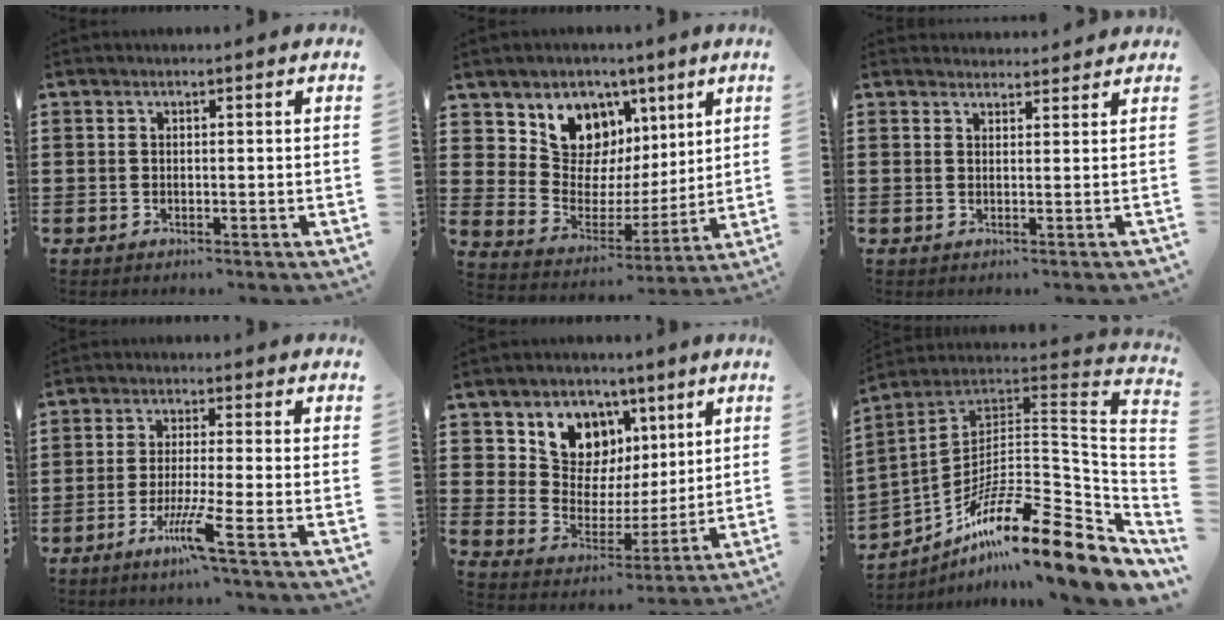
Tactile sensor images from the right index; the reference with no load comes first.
{"total": 9.2, "force": [5.8, 6.8, 2.2], "torque": [-0.084, -0.046, 0.110]}
{"total": 1.5, "force": [1.5, 0.0, -0.4], "torque": [0.003, 0.002, 0.030]}
{"total": 6.4, "force": [-3.4, -0.2, 5.4], "torque": [-0.107, -0.015, -0.063]}
{"total": 8.4, "force": [5.0, 6.4, 2.0], "torque": [-0.074, -0.032, 0.093]}
{"total": 18.0, "force": [-11.6, 3.4, 13.4], "torque": [-0.228, 0.018, -0.208]}